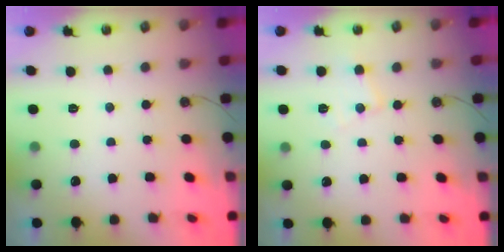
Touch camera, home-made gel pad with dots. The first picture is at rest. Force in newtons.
{"total": 6.8, "press": 6.8, "slide": 0.3}